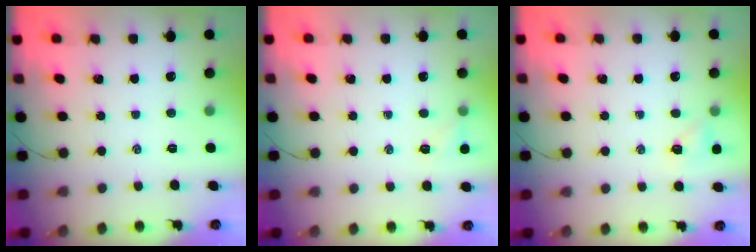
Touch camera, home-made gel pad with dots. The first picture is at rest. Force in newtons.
{"total": 5.5, "press": 5.3, "slide": 1.5}
{"total": 5.4, "press": 5.3, "slide": 1.2}